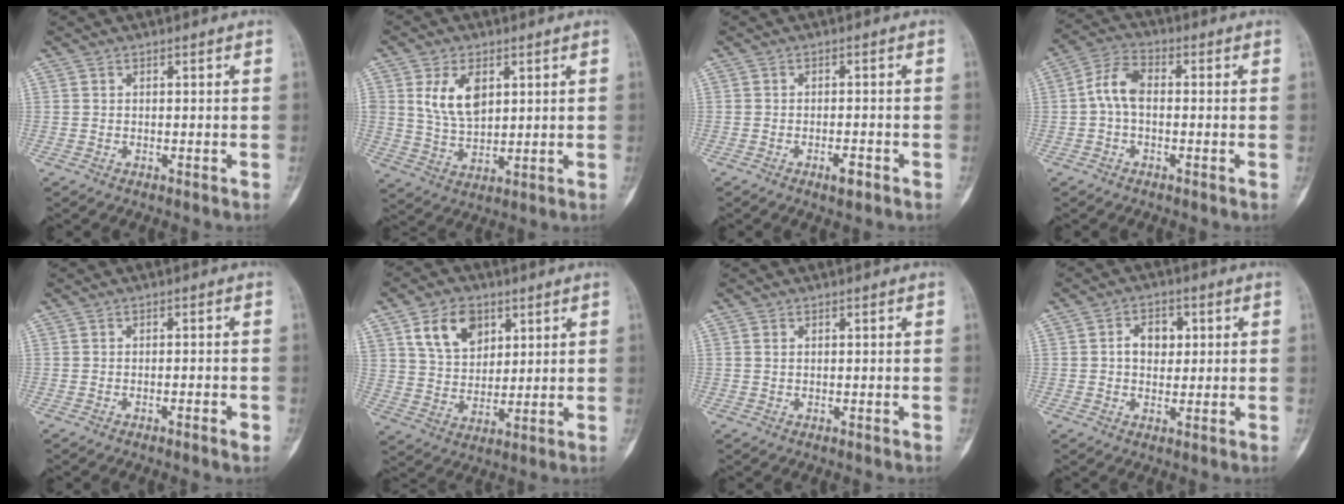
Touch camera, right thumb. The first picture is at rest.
{"total": 8.9, "force": [3.0, 5.4, 6.4], "torque": [-0.104, -0.013, 0.067]}
{"total": 2.5, "force": [-1.5, 0.8, 1.9], "torque": [-0.028, 0.007, -0.026]}
{"total": 6.2, "force": [-0.3, 3.7, 5.0], "torque": [-0.096, 0.020, -0.016]}
{"total": 1.8, "force": [-1.0, 0.2, 1.5], "torque": [-0.029, 0.005, -0.015]}
{"total": 10.9, "force": [5.2, 7.4, 6.0], "torque": [-0.078, -0.022, 0.100]}
{"total": 0.7, "force": [0.3, 0.5, 0.5], "torque": [-0.012, 0.003, 0.006]}
{"total": 5.4, "force": [0.9, 4.0, 3.5], "torque": [-0.032, 0.004, 0.011]}